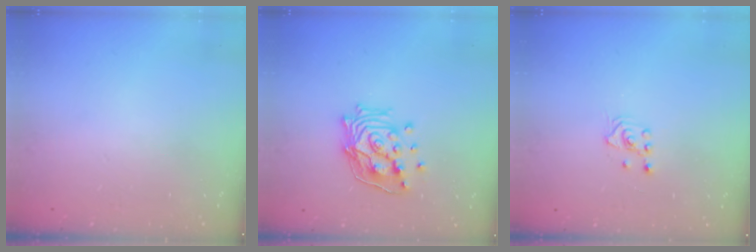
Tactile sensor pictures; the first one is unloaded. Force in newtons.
{"total": 14.4, "press": 14.3, "slide": 1.6}
{"total": 2.1, "press": 2.1, "slide": 0.2}